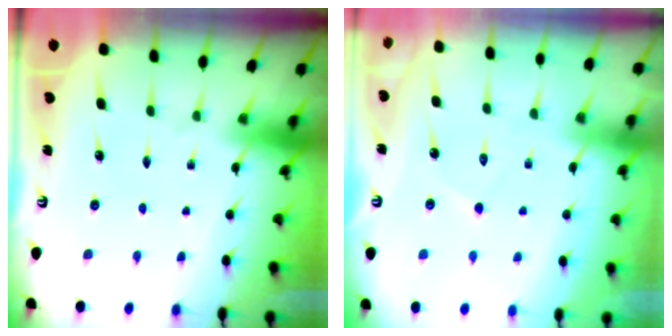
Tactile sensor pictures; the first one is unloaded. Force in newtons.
{"total": 4.8, "press": 4.8, "slide": 0.3}